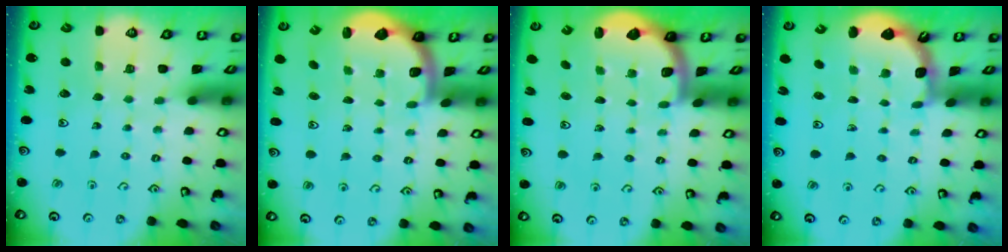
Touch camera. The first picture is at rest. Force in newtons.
{"total": 1.9, "press": 1.8, "slide": 0.5}
{"total": 1.9, "press": 1.8, "slide": 0.5}
{"total": 1.9, "press": 1.9, "slide": 0.2}